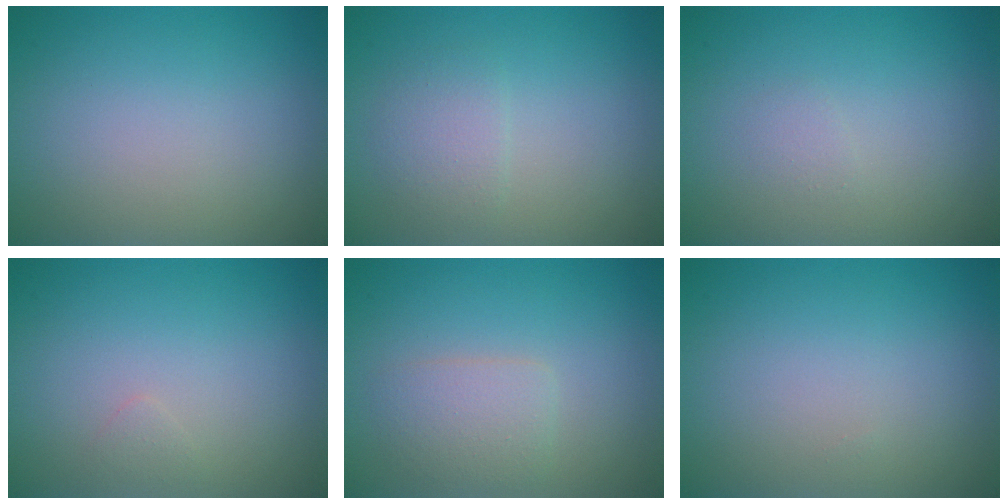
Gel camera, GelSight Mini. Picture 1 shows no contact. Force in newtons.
{"total": 1.8, "press": 1.8, "slide": 0.1}
{"total": 0.6, "press": 0.6, "slide": 0.0}
{"total": 0.6, "press": 0.6, "slide": 0.0}
{"total": 2.3, "press": 2.3, "slide": 0.1}
{"total": 0.0}